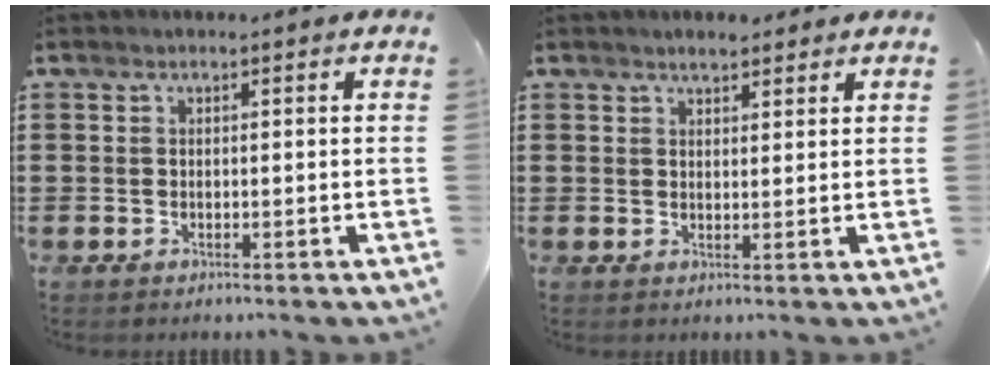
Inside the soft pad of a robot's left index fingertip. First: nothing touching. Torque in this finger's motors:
{"motor_torque": [0.49, -0.60, 0.07, 0.05]}